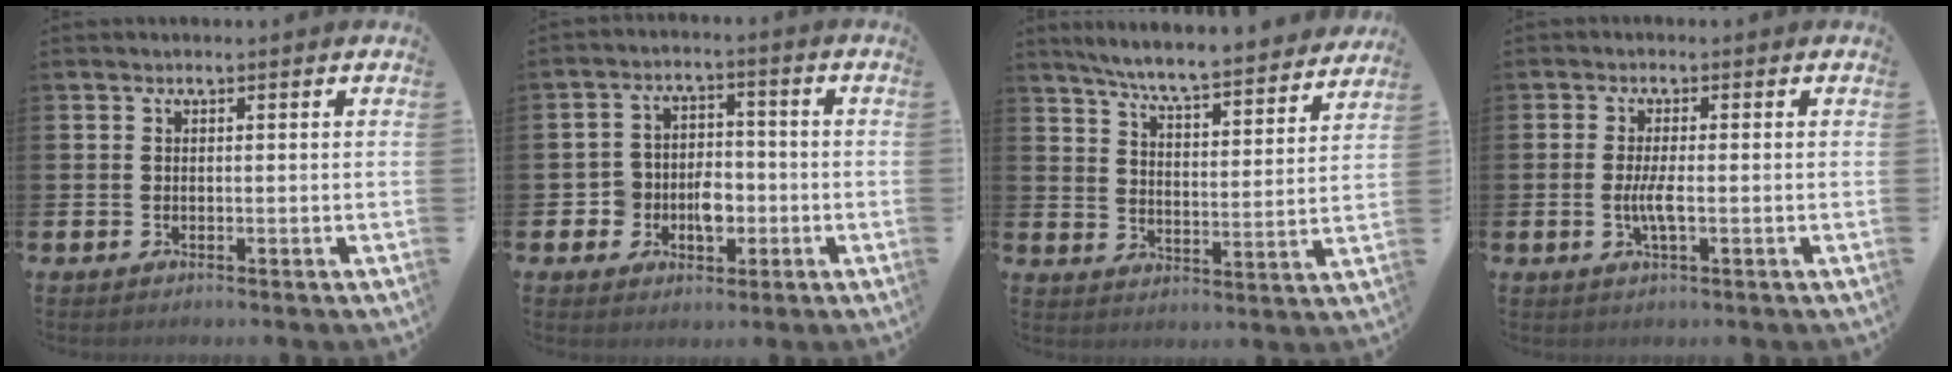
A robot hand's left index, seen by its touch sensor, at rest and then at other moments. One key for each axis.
{"total": 4.9, "fx": -1.6, "fy": 4.2, "fz": 2.0, "tx": -0.047, "ty": 0.013, "tz": -0.033}
{"total": 7.0, "fx": 6.7, "fy": -0.1, "fz": 2.1, "tx": -0.065, "ty": -0.052, "tz": 0.113}
{"total": 2.8, "fx": -0.5, "fy": 0.5, "fz": 2.7, "tx": -0.056, "ty": 0.002, "tz": -0.008}